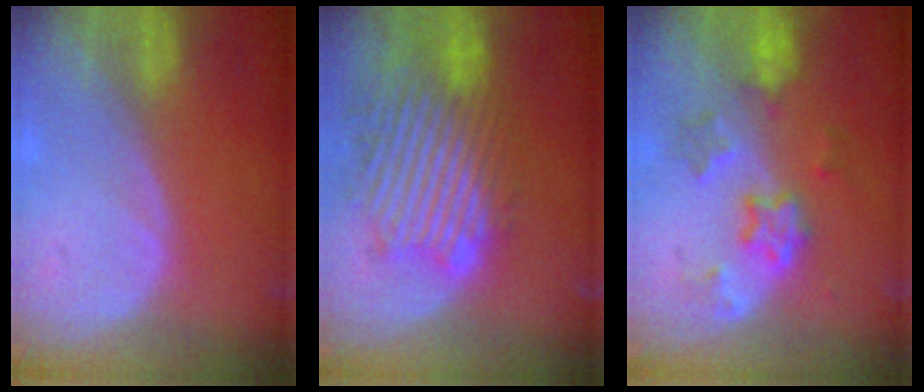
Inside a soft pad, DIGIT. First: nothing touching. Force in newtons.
{"total": 12.3, "press": 11.0, "slide": 5.5}
{"total": 6.1, "press": 6.0, "slide": 1.1}